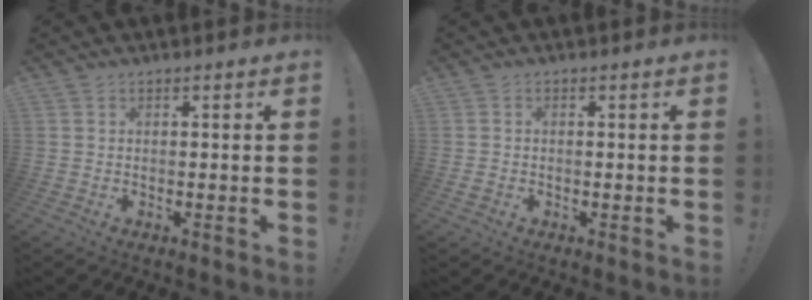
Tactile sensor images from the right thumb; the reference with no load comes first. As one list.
[{"total": 1.1, "force": [-0.3, 0.9, 0.6], "torque": [-0.008, 0.003, -0.006]}]